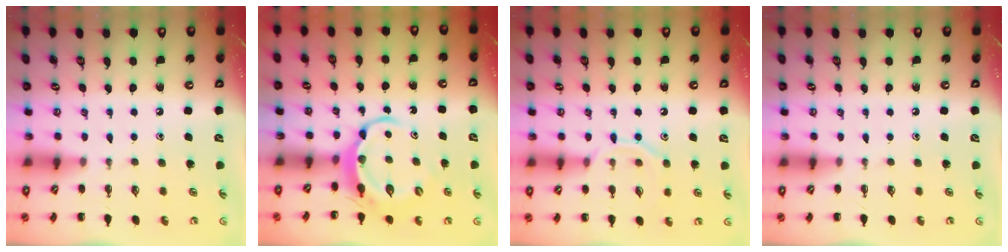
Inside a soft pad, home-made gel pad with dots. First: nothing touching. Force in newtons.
{"total": 6.3, "press": 6.2, "slide": 1.0}
{"total": 8.2, "press": 8.1, "slide": 0.9}
{"total": 0.0}